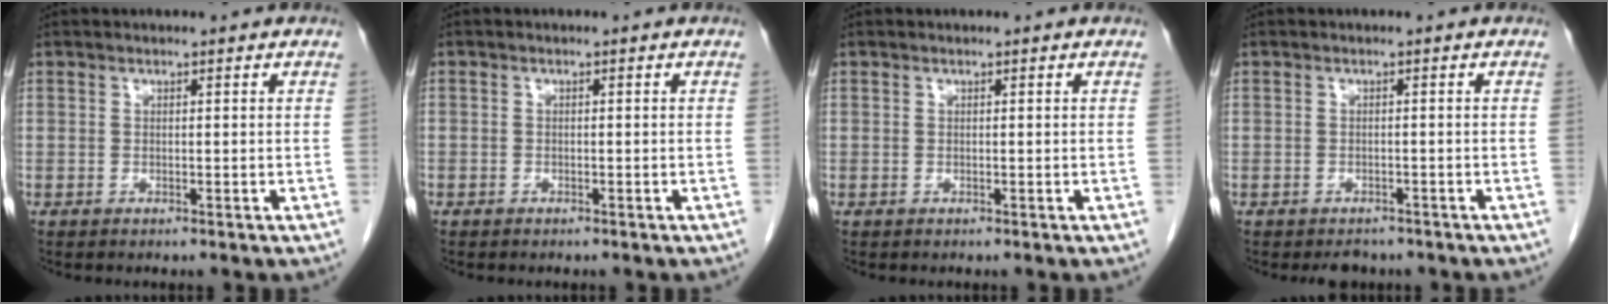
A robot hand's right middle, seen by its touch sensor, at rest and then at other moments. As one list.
[{"total": 0.7, "force": [-0.5, 0.6, 0.0], "torque": [-0.003, 0.005, -0.009]}, {"total": 0.0}, {"total": 2.5, "force": [-2.1, 1.2, 0.4], "torque": [-0.012, -0.001, -0.029]}]